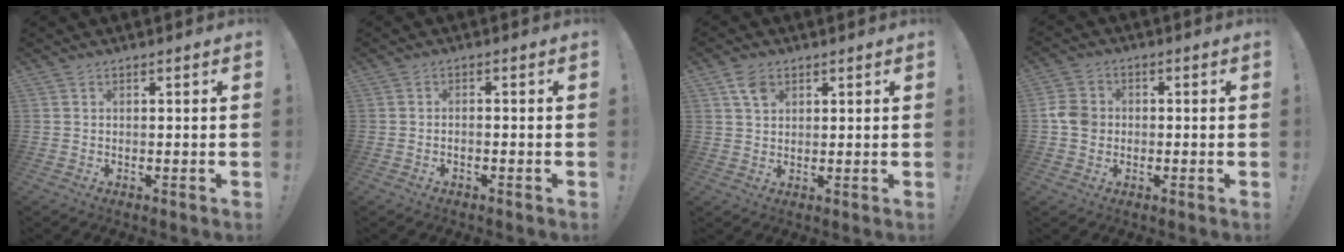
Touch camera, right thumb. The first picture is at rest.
{"total": 1.6, "force": [-1.4, 0.0, 0.9], "torque": [-0.021, 0.004, -0.023]}
{"total": 4.9, "force": [2.6, 3.2, 2.7], "torque": [-0.047, -0.003, 0.049]}
{"total": 6.6, "force": [-1.0, 5.7, 3.1], "torque": [-0.064, 0.017, -0.016]}